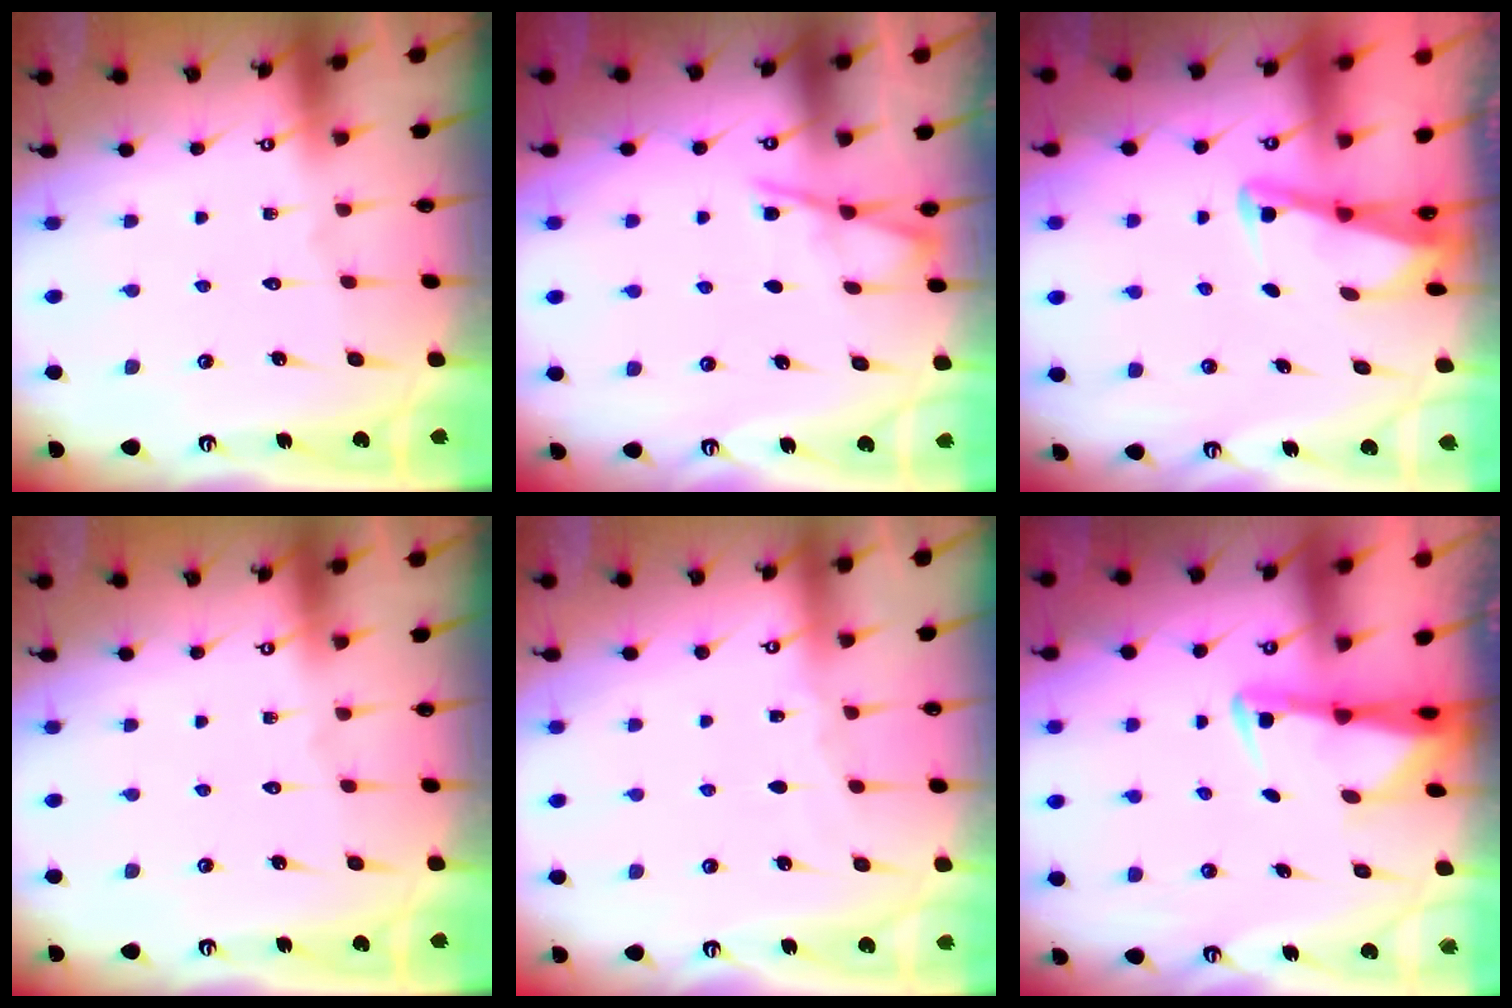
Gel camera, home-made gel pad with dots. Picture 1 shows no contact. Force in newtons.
{"total": 5.2, "press": 5.2, "slide": 0.6}
{"total": 2.9, "press": 2.9, "slide": 0.4}
{"total": 0.0}
{"total": 2.7, "press": 2.7, "slide": 0.4}
{"total": 2.9, "press": 2.9, "slide": 0.6}